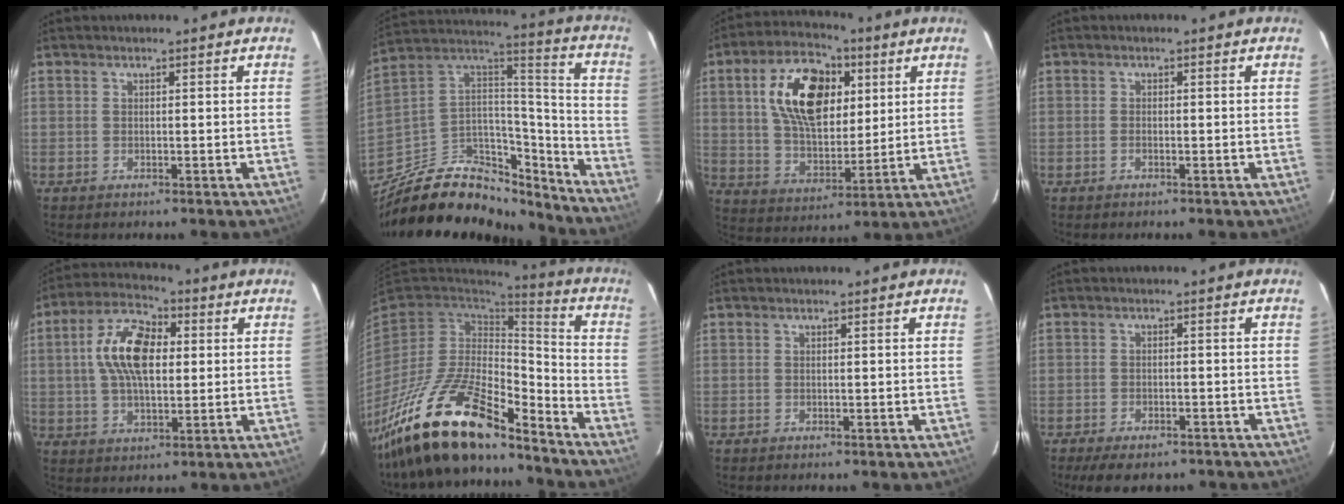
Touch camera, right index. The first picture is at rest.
{"total": 27.6, "force": [-21.7, 12.3, 11.7], "torque": [-0.230, 0.055, -0.331]}
{"total": 17.6, "force": [5.4, 10.4, 13.2], "torque": [-0.240, 0.023, 0.099]}
{"total": 0.8, "force": [-0.4, 0.4, 0.5], "torque": [-0.012, 0.001, -0.008]}
{"total": 13.0, "force": [2.0, 6.7, 10.9], "torque": [-0.206, 0.023, 0.031]}
{"total": 23.0, "force": [-17.4, 6.9, 13.3], "torque": [-0.269, -0.027, -0.310]}
{"total": 0.0}
{"total": 9.0, "force": [-7.2, 3.1, 4.4], "torque": [-0.098, -0.018, -0.102]}